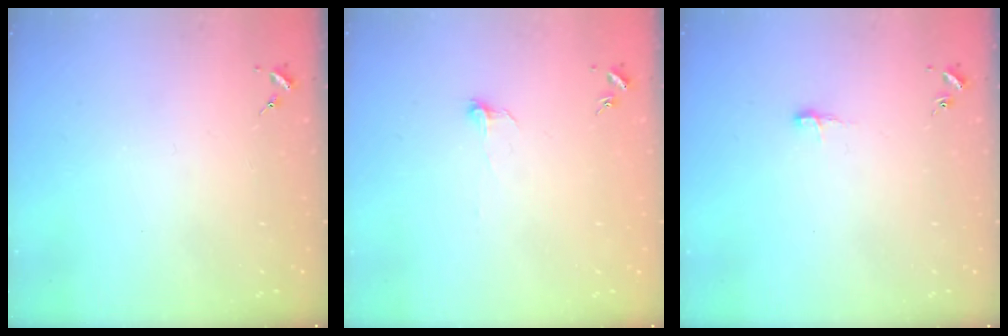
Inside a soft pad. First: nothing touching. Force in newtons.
{"total": 3.9, "press": 3.9, "slide": 0.3}
{"total": 4.9, "press": 4.9, "slide": 0.5}